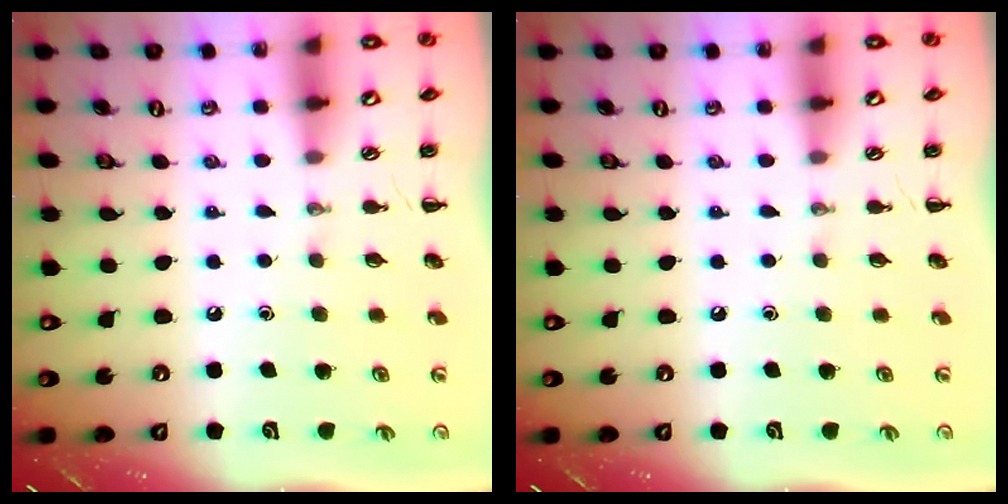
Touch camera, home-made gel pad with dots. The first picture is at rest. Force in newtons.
{"total": 0.0}